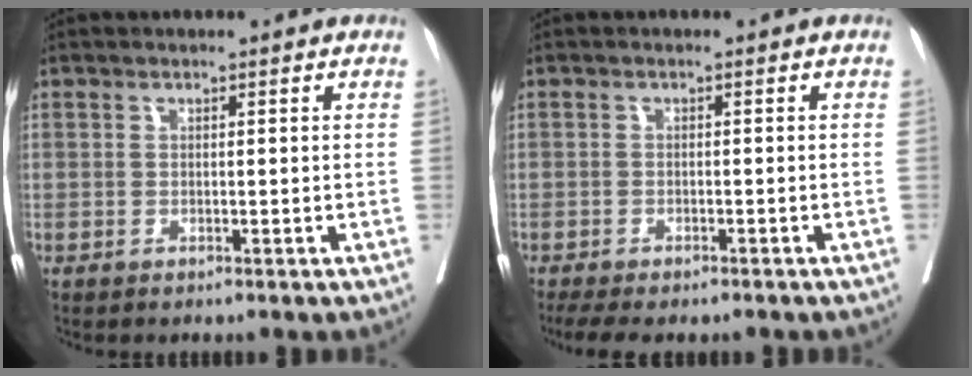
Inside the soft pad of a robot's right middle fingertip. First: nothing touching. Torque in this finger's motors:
{"motor_torque": [0.65, -0.41, 0.06, 0.02]}